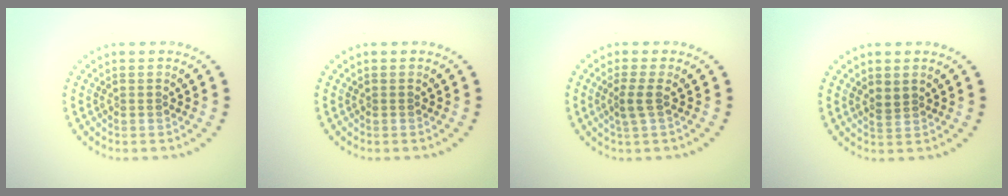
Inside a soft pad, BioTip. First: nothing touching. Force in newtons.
{"total": 0.0}
{"total": 1.6, "press": 1.2, "slide": 1.0}
{"total": 1.1, "press": 0.9, "slide": 0.5}